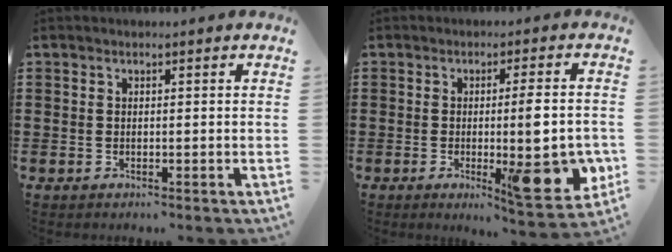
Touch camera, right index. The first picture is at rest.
{"total": 10.3, "force": [-1.6, 1.4, 10.1], "torque": [-0.143, -0.013, -0.026]}